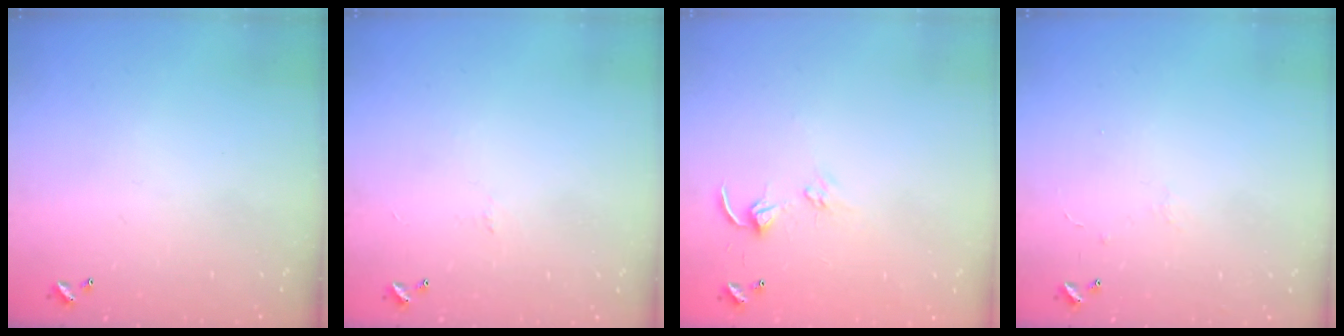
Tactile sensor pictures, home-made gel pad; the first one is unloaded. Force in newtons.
{"total": 0.0}
{"total": 4.4, "press": 4.4, "slide": 0.5}
{"total": 0.9, "press": 0.7, "slide": 0.5}